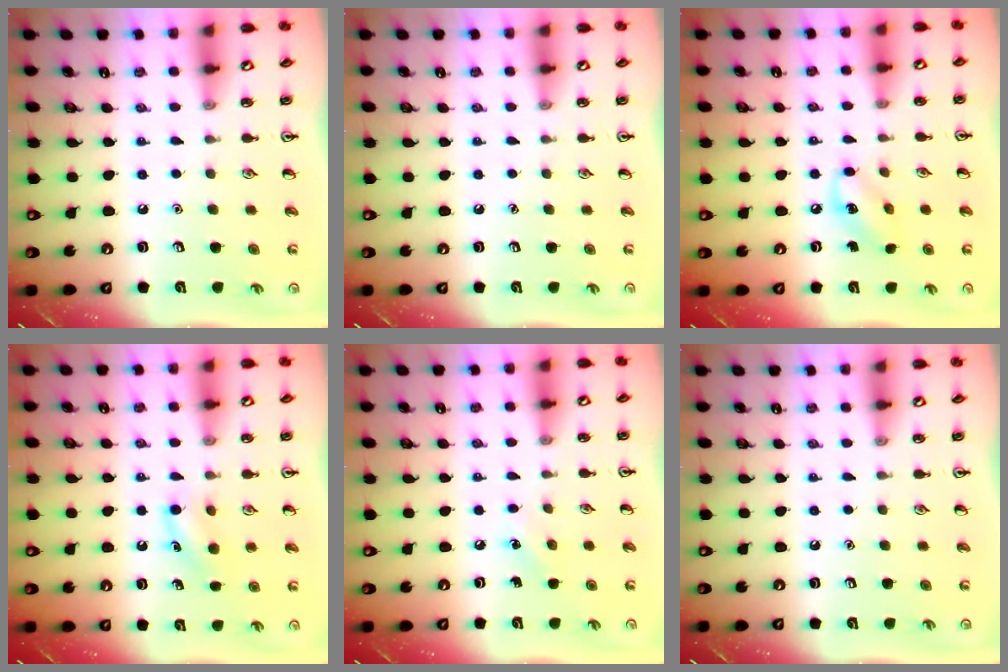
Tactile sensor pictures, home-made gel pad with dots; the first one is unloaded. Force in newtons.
{"total": 0.0}
{"total": 6.0, "press": 6.0, "slide": 0.6}
{"total": 6.8, "press": 6.6, "slide": 1.9}
{"total": 5.7, "press": 5.5, "slide": 1.6}
{"total": 0.0}